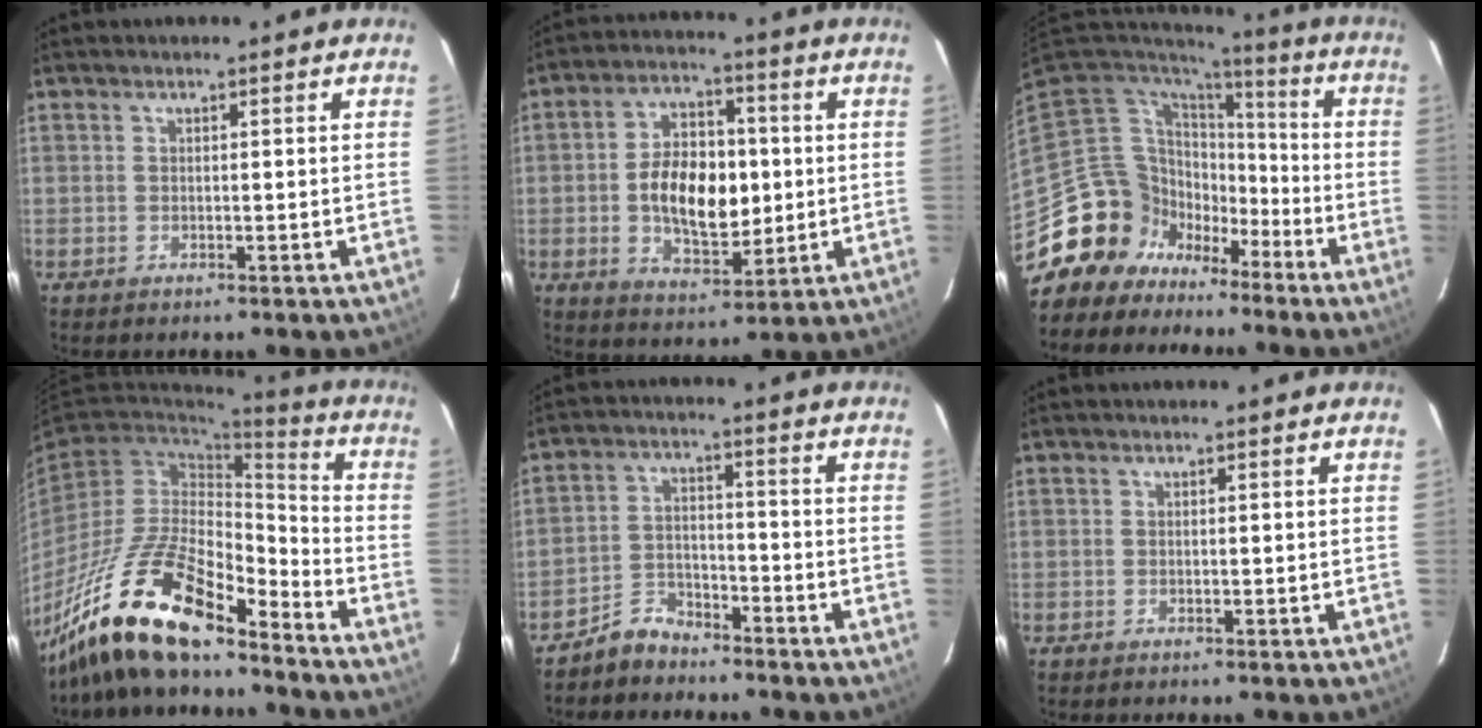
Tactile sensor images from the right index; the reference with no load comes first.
{"total": 13.5, "force": [-0.6, 7.8, 11.0], "torque": [-0.202, 0.013, -0.001]}
{"total": 14.8, "force": [-9.0, 11.5, 2.5], "torque": [-0.083, 0.037, -0.150]}
{"total": 19.5, "force": [-15.1, 5.5, 11.0], "torque": [-0.225, -0.016, -0.280]}
{"total": 5.5, "force": [-4.8, 2.5, 0.8], "torque": [-0.026, 0.018, -0.085]}
{"total": 0.0}